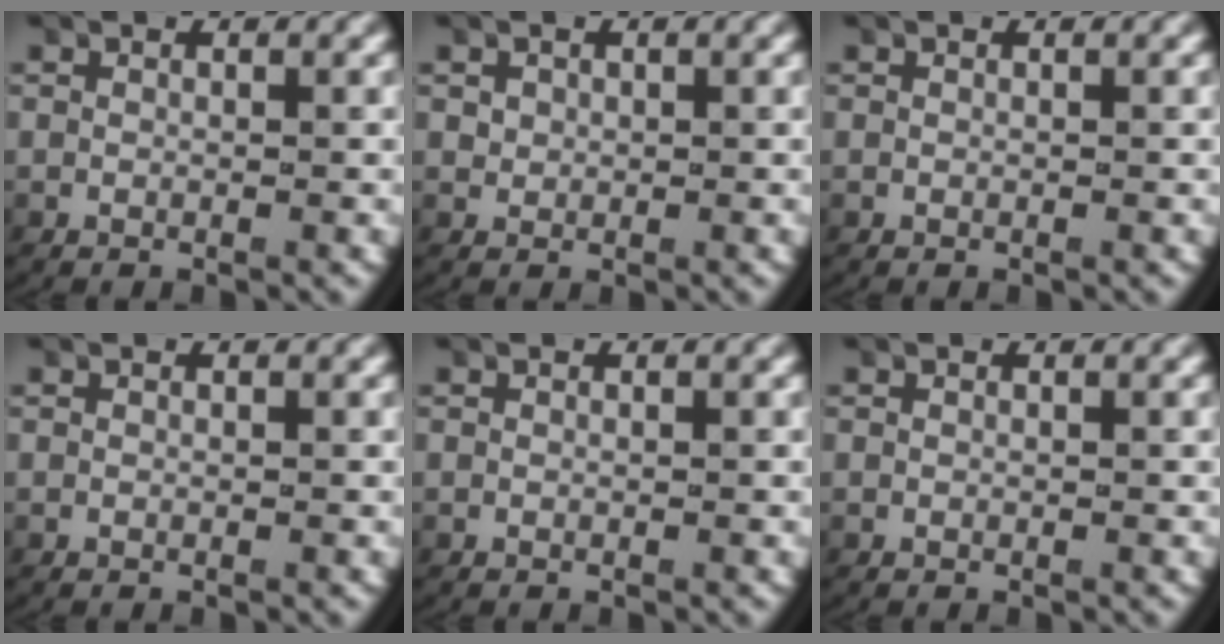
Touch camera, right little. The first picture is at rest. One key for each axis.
{"total": 1.0, "fx": 0.3, "fy": 0.9, "fz": 0.4, "tx": -0.014, "ty": -0.004, "tz": 0.009}
{"total": 0.0}
{"total": 0.0}
{"total": 0.0}
{"total": 0.0}